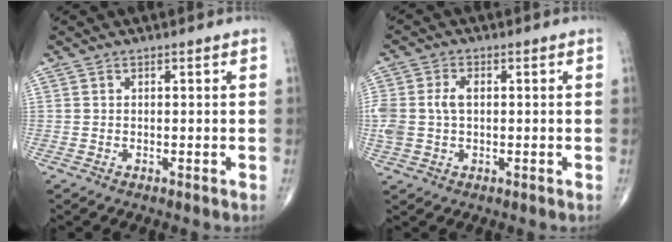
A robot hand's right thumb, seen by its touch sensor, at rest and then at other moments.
{"total": 6.4, "force": [0.4, 4.2, 4.8], "torque": [-0.119, 0.017, 0.011]}